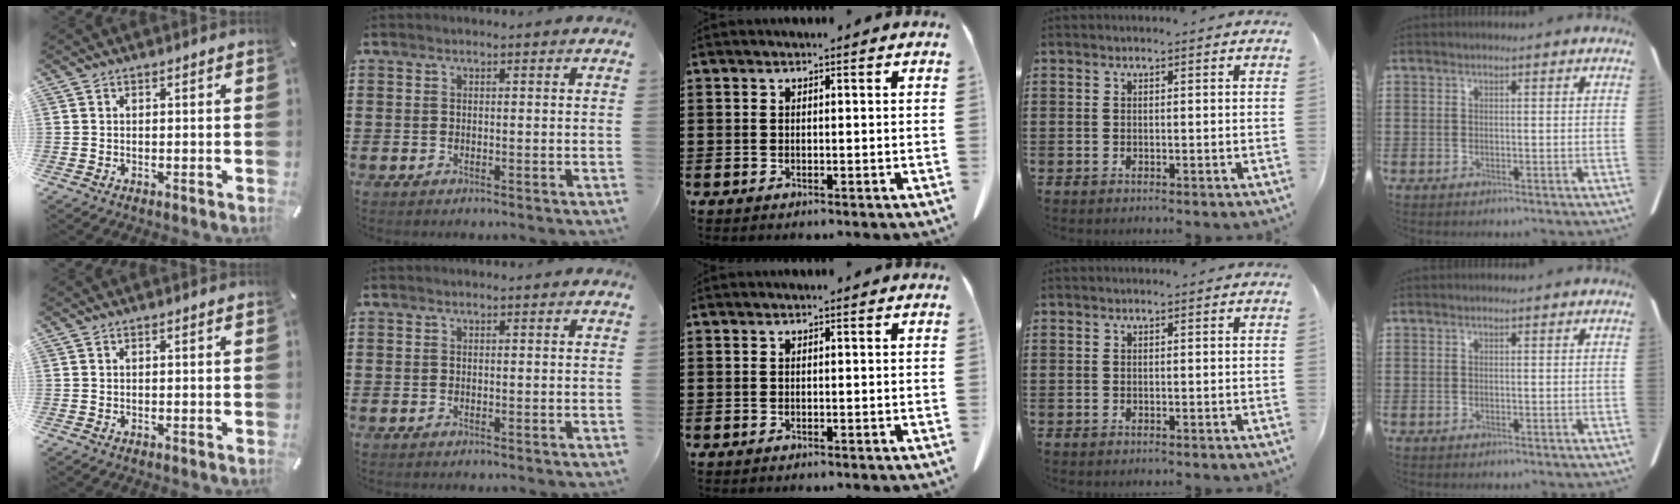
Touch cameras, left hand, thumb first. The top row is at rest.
{}